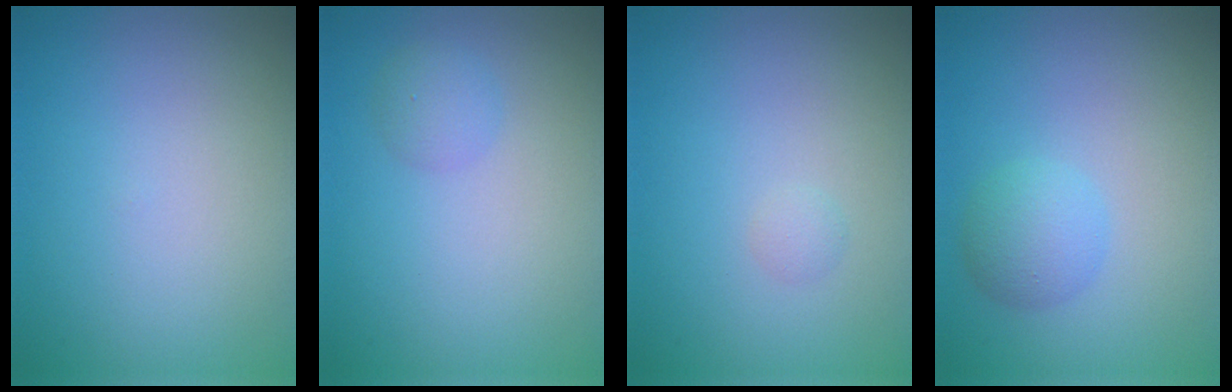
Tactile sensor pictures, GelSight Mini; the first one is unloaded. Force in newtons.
{"total": 1.5, "press": 1.5, "slide": 0.0}
{"total": 0.6, "press": 0.6, "slide": 0.0}
{"total": 2.5, "press": 2.5, "slide": 0.2}